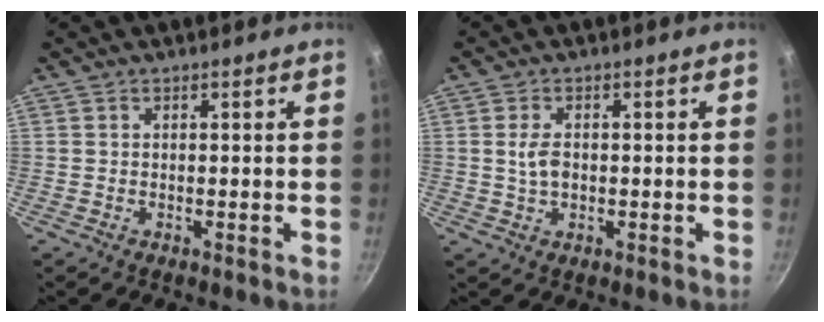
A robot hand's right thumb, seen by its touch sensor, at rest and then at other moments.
{"total": 3.8, "force": [0.2, 2.4, 3.0], "torque": [-0.053, 0.002, 0.005]}